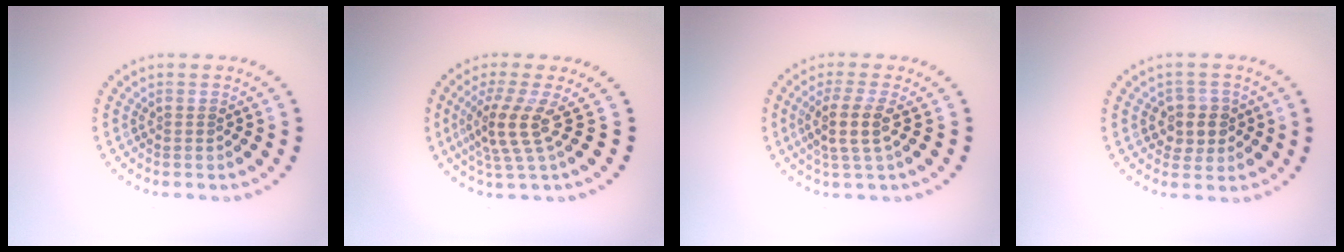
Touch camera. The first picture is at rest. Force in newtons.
{"total": 3.4, "press": 2.6, "slide": 2.2}
{"total": 2.9, "press": 2.3, "slide": 1.7}
{"total": 2.7, "press": 2.5, "slide": 0.9}